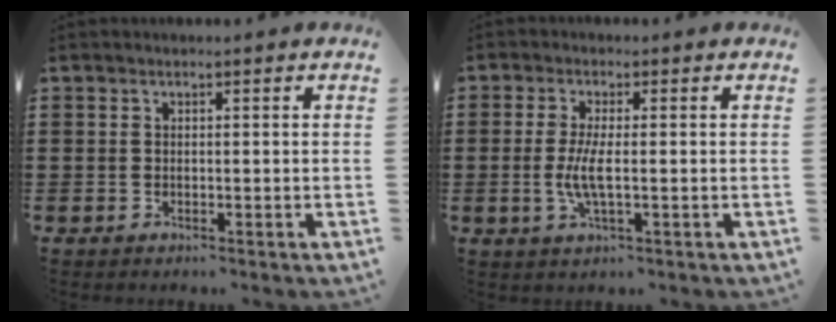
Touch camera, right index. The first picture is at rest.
{"total": 4.8, "force": [-0.6, 1.0, 4.7], "torque": [-0.104, -0.010, -0.017]}